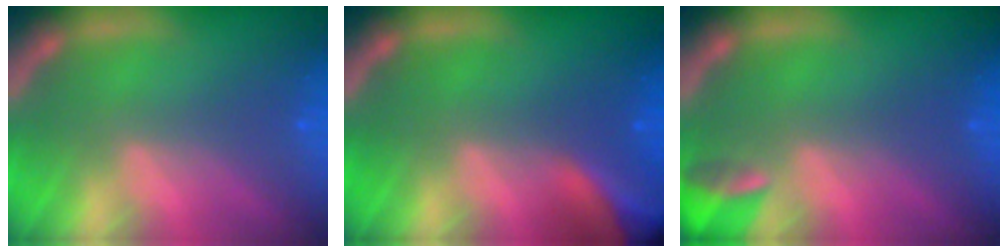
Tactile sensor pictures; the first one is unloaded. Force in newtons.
{"total": 9.4}
{"total": 2.9}